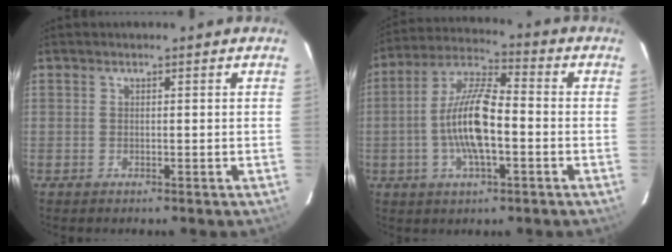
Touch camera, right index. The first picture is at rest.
{"total": 12.6, "force": [-2.6, 3.9, 11.7], "torque": [-0.238, 0.007, -0.053]}